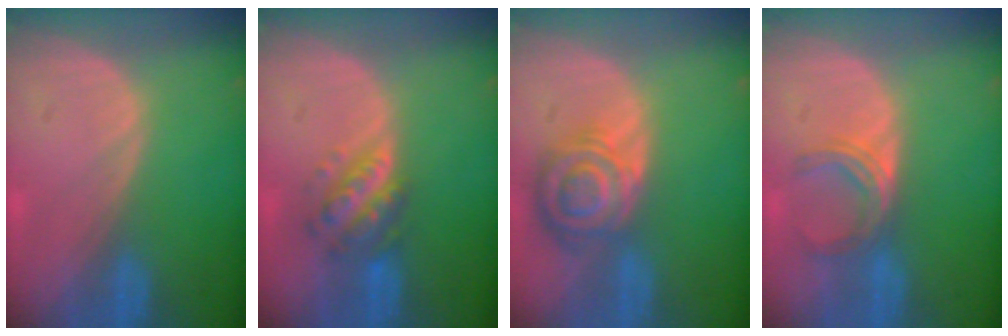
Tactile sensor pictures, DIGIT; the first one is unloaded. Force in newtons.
{"total": 5.8, "press": 5.3, "slide": 2.5}
{"total": 8.2, "press": 7.2, "slide": 4.0}
{"total": 5.1, "press": 4.5, "slide": 2.4}